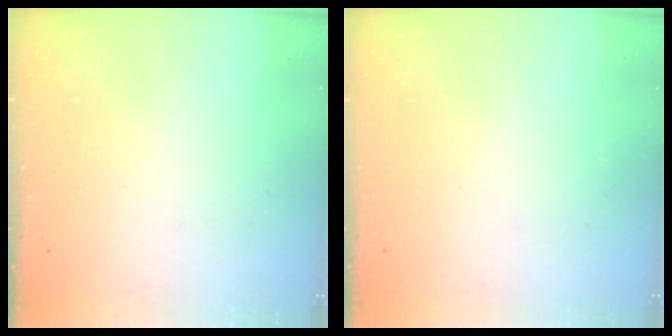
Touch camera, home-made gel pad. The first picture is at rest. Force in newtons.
{"total": 0.0}